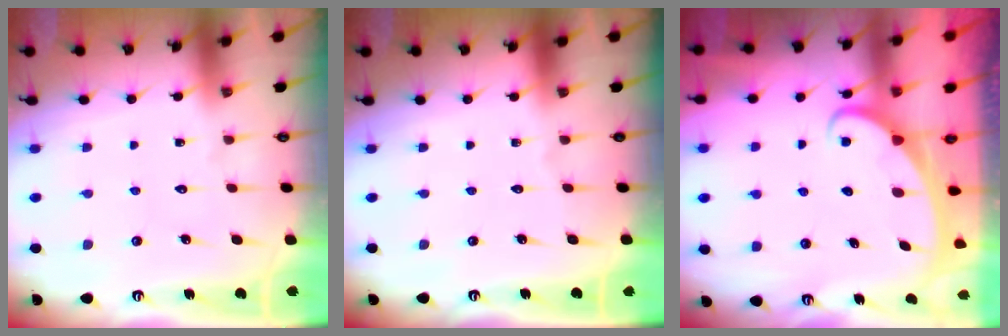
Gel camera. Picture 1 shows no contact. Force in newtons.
{"total": 0.0}
{"total": 2.6, "press": 2.5, "slide": 0.3}